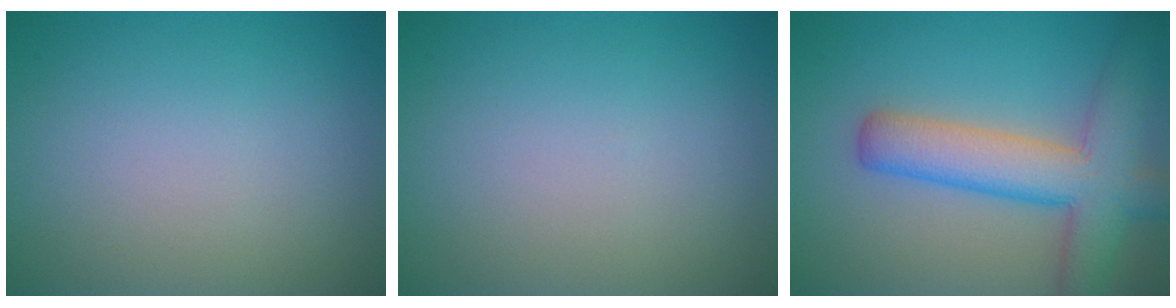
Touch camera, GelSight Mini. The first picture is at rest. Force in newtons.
{"total": 0.0}
{"total": 7.3, "press": 7.3, "slide": 0.3}